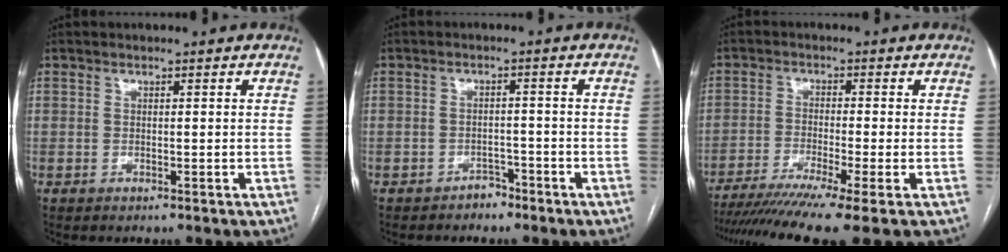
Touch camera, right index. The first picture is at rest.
{"total": 2.3, "force": [-1.9, 1.2, 0.3], "torque": [-0.007, 0.005, -0.028]}
{"total": 12.2, "force": [-9.2, -1.4, 7.8], "torque": [-0.124, -0.031, -0.145]}